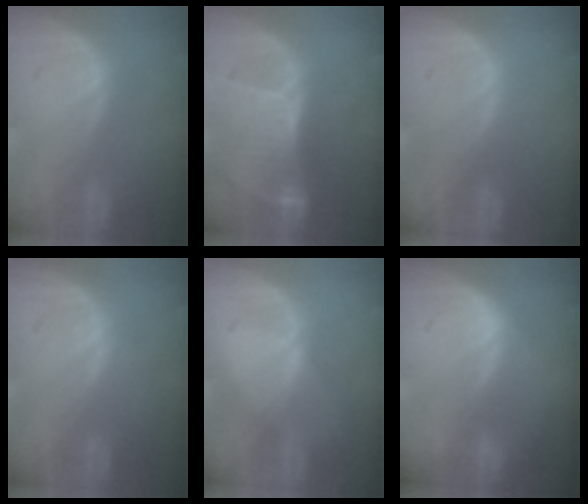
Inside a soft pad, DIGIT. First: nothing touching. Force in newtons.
{"total": 8.5, "press": 7.7, "slide": 3.6}
{"total": 0.0}
{"total": 0.0}
{"total": 0.6, "press": 0.5, "slide": 0.2}
{"total": 0.8, "press": 0.5, "slide": 0.7}